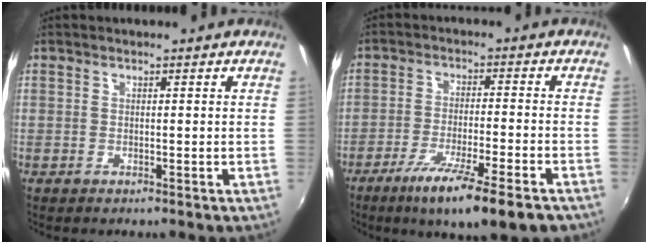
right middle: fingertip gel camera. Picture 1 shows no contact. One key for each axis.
{"total": 13.8, "fx": -8.9, "fy": 1.6, "fz": 10.4, "tx": -0.186, "ty": -0.042, "tz": -0.147}